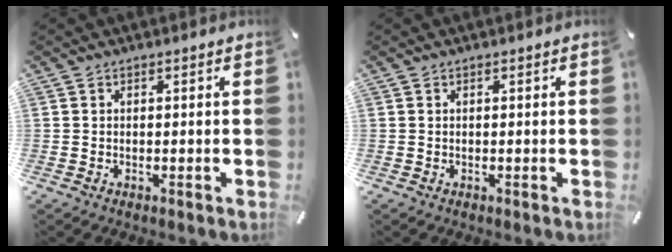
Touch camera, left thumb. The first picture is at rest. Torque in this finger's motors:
{"motor_torque": [0.00, 0.00, 0.03, 0.10, 0.00]}